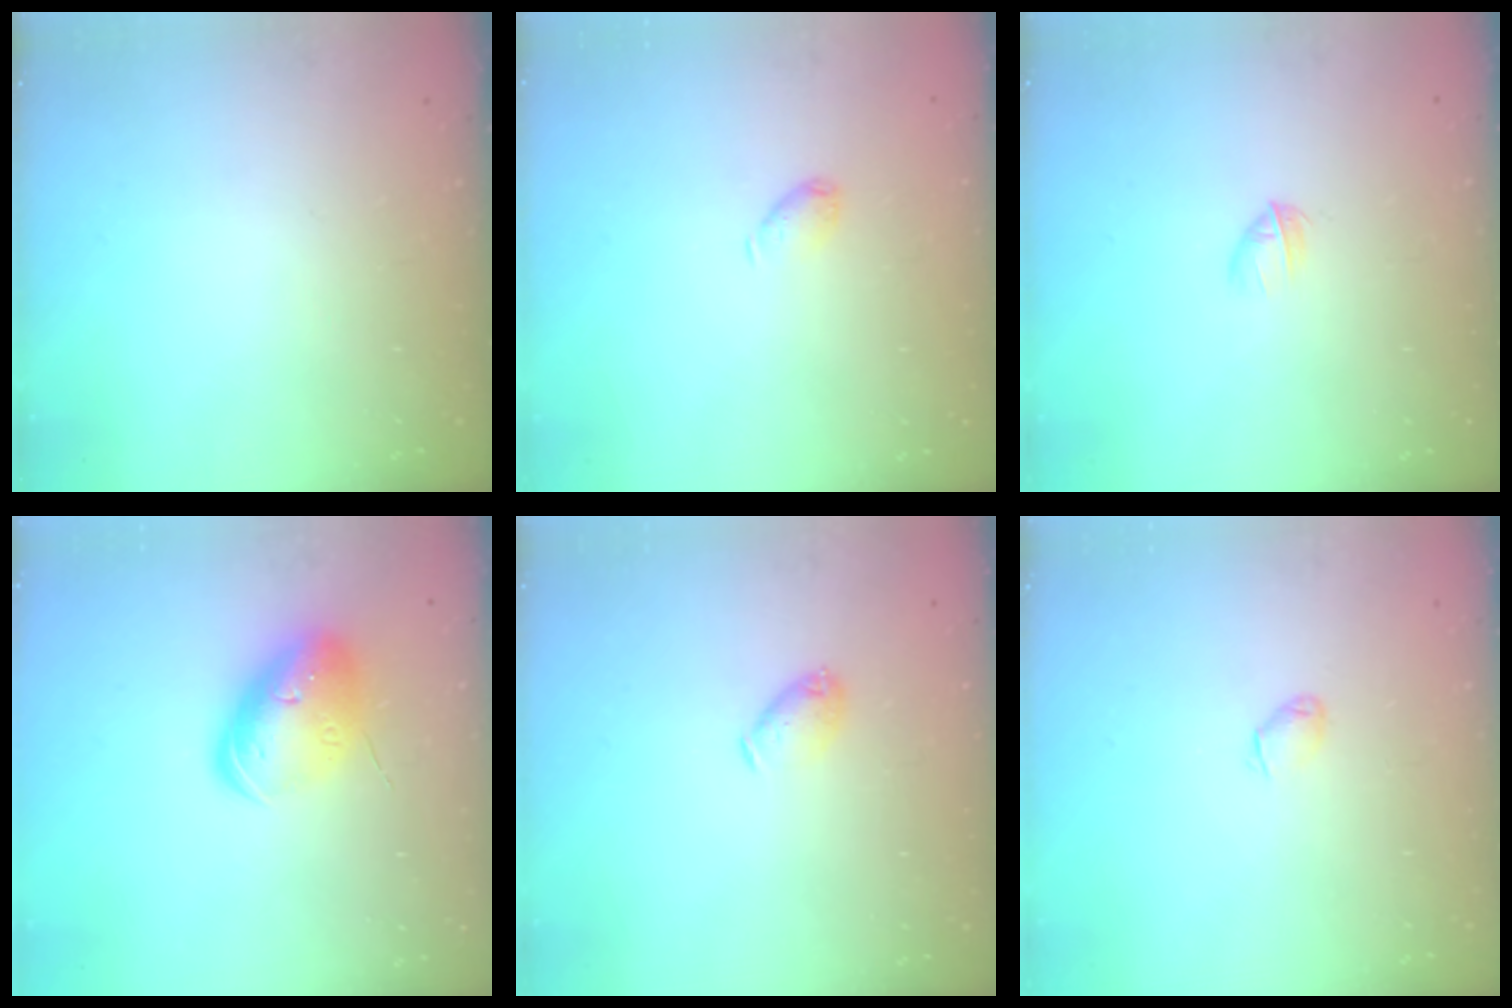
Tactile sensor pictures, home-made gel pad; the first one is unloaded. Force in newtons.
{"total": 5.1, "press": 5.0, "slide": 0.9}
{"total": 3.1, "press": 2.9, "slide": 0.8}
{"total": 14.6, "press": 14.4, "slide": 2.4}
{"total": 6.3, "press": 6.3, "slide": 0.5}
{"total": 2.0, "press": 2.0, "slide": 0.4}